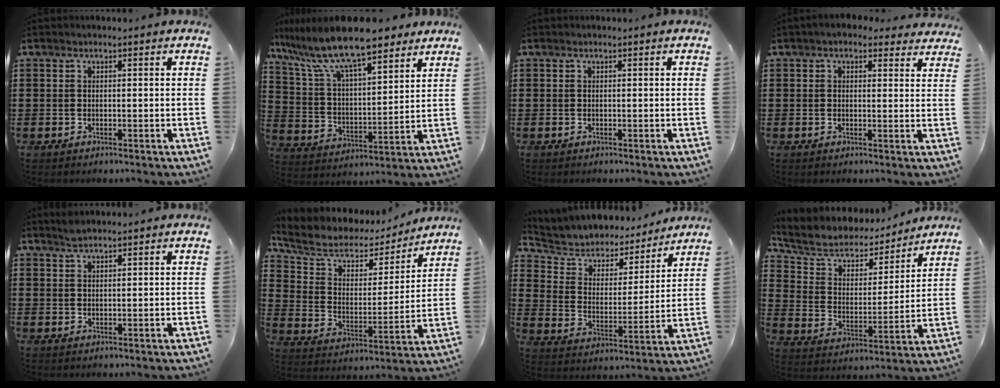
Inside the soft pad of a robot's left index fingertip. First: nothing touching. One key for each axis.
{"total": 11.6, "fx": 9.6, "fy": 2.0, "fz": 6.2, "tx": -0.156, "ty": -0.040, "tz": 0.167}
{"total": 0.0}
{"total": 2.6, "fx": 2.2, "fy": 1.1, "fz": 1.0, "tx": -0.018, "ty": -0.003, "tz": 0.037}
{"total": 1.7, "fx": 1.6, "fy": 0.3, "fz": 0.6, "tx": -0.014, "ty": 0.000, "tz": 0.031}
{"total": 6.9, "fx": 5.1, "fy": 3.5, "fz": 3.0, "tx": -0.092, "ty": -0.028, "tz": 0.087}
{"total": 4.8, "fx": 4.2, "fy": 2.4, "fz": 0.2, "tx": -0.039, "ty": -0.031, "tz": 0.067}
{"total": 6.4, "fx": 5.4, "fy": 2.7, "fz": 2.2, "tx": -0.076, "ty": -0.032, "tz": 0.088}